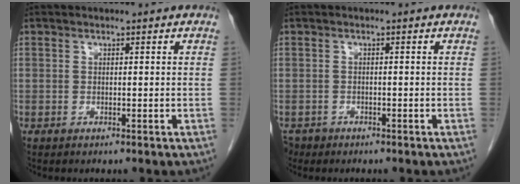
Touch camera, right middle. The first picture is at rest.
{"total": 1.8, "force": [-1.4, 1.1, 0.0], "torque": [-0.004, 0.001, -0.023]}